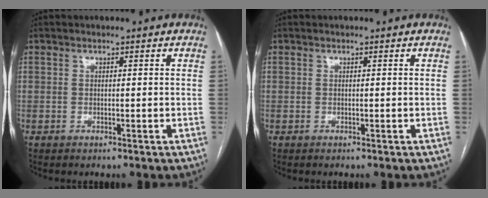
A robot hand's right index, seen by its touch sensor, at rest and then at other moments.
{"total": 0.0}